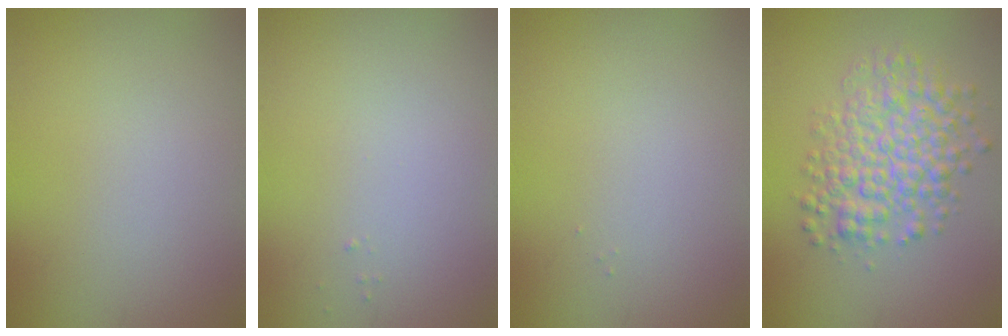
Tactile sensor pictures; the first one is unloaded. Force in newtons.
{"total": 0.0}
{"total": 0.0}
{"total": 5.7, "press": 5.7, "slide": 0.1}